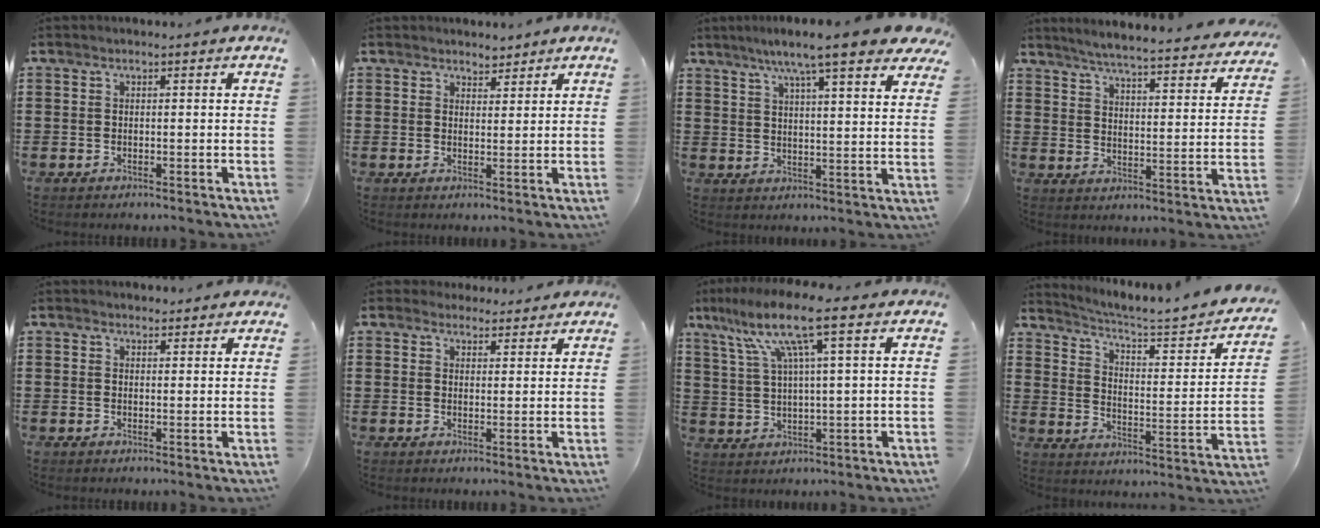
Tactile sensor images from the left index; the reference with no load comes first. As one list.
[{"total": 2.3, "force": [2.1, 0.9, 0.1], "torque": [-0.009, 0.002, 0.040]}, {"total": 8.5, "force": [6.9, 0.4, 5.0], "torque": [-0.103, -0.022, 0.115]}, {"total": 4.9, "force": [4.6, -0.5, 1.6], "torque": [-0.054, -0.038, 0.074]}, {"total": 1.8, "force": [1.7, 0.6, -0.1], "torque": [0.005, 0.002, 0.031]}, {"total": 3.2, "force": [3.0, 1.1, 0.3], "torque": [-0.007, -0.005, 0.056]}, {"total": 10.4, "force": [5.3, 0.8, 9.0], "torque": [-0.201, -0.008, 0.082]}, {"total": 3.5, "force": [2.7, 0.4, 2.1], "torque": [-0.060, -0.028, 0.034]}]